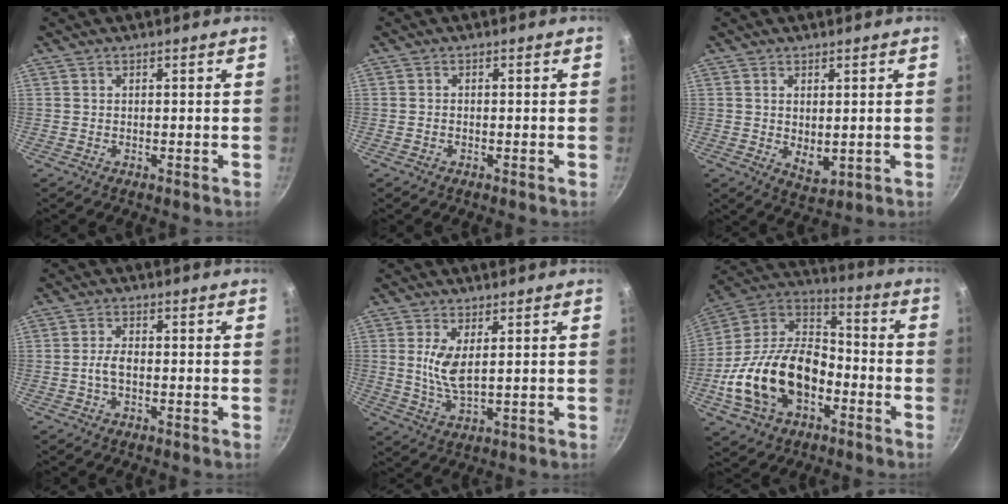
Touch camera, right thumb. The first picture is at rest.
{"total": 0.5, "force": [-0.4, 0.3, 0.2], "torque": [-0.007, 0.002, -0.009]}
{"total": 4.5, "force": [0.4, 2.4, 3.8], "torque": [-0.056, -0.016, 0.014]}
{"total": 3.1, "force": [-0.8, 1.4, 2.6], "torque": [-0.051, 0.014, -0.017]}
{"total": 6.1, "force": [1.5, 2.4, 5.5], "torque": [-0.107, -0.015, 0.034]}
{"total": 23.1, "force": [-7.1, 14.7, 16.3], "torque": [-0.281, 0.054, -0.137]}